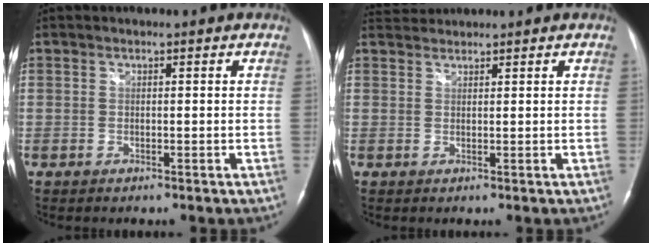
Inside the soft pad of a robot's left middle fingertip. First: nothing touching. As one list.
[{"total": 2.3, "force": [2.2, -0.1, -0.4], "torque": [-0.005, 0.014, 0.050]}]